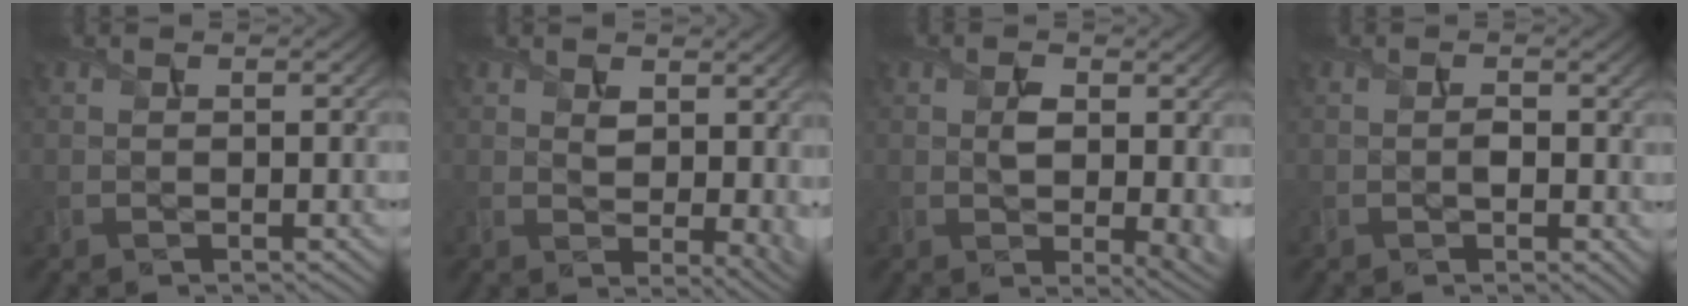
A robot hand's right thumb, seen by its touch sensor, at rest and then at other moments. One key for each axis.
{"total": 5.1, "fx": 1.6, "fy": 3.0, "fz": 3.8, "tx": -0.060, "ty": -0.007, "tz": 0.032}
{"total": 5.1, "fx": 0.6, "fy": 2.6, "fz": 4.3, "tx": -0.069, "ty": -0.007, "tz": 0.014}
{"total": 1.9, "fx": -0.2, "fy": 0.9, "fz": 1.7, "tx": -0.027, "ty": -0.004, "tz": -0.002}